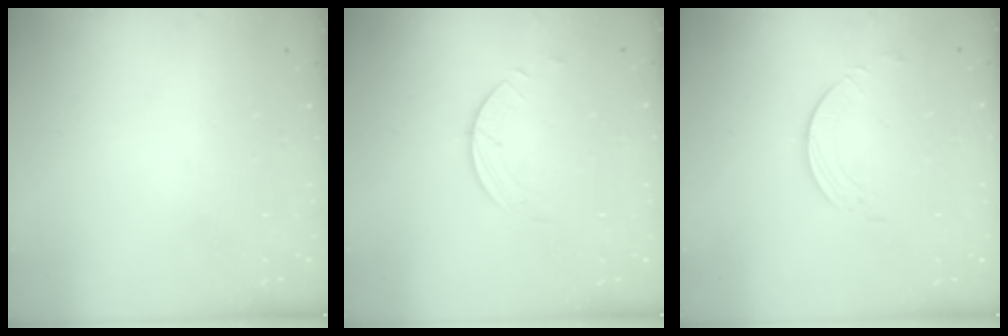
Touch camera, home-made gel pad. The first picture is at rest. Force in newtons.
{"total": 2.0, "press": 2.0, "slide": 0.2}
{"total": 1.7, "press": 1.7, "slide": 0.2}